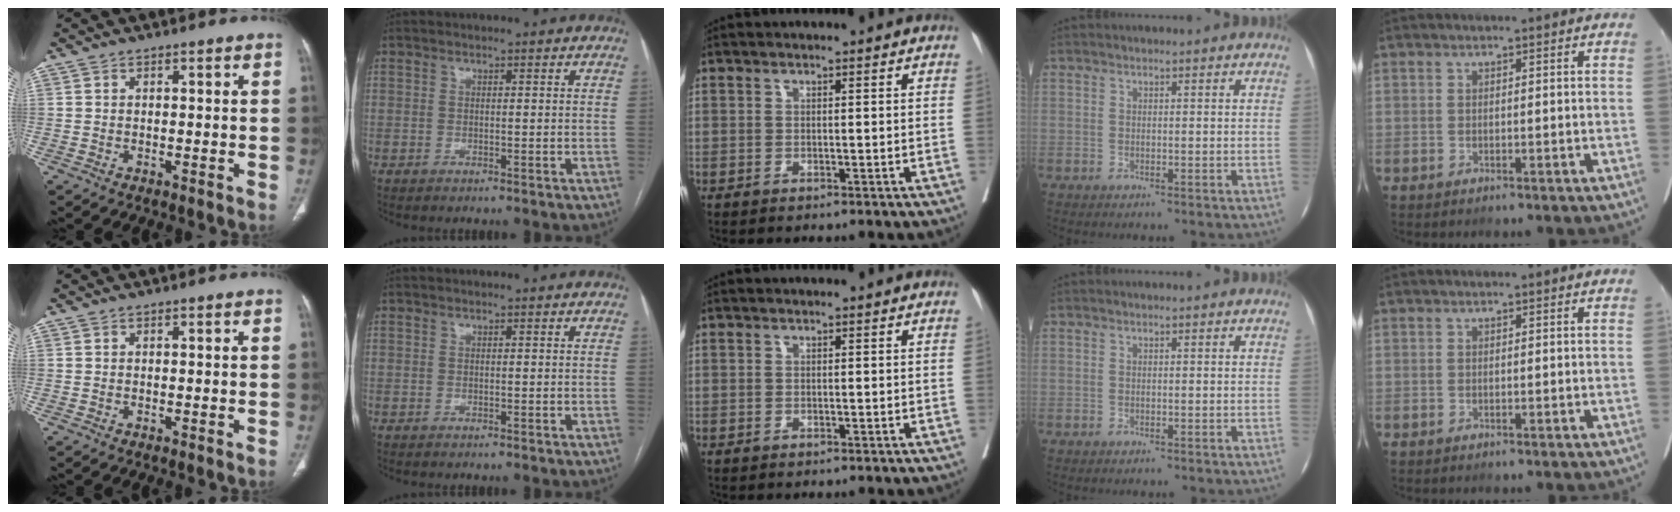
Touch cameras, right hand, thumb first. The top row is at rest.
{}